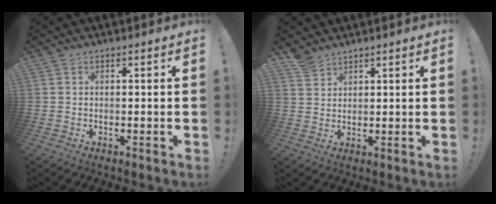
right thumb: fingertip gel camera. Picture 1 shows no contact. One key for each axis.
{"total": 3.8, "fx": 3.3, "fy": 1.6, "fz": 0.9, "tx": -0.016, "ty": -0.021, "tz": 0.065}